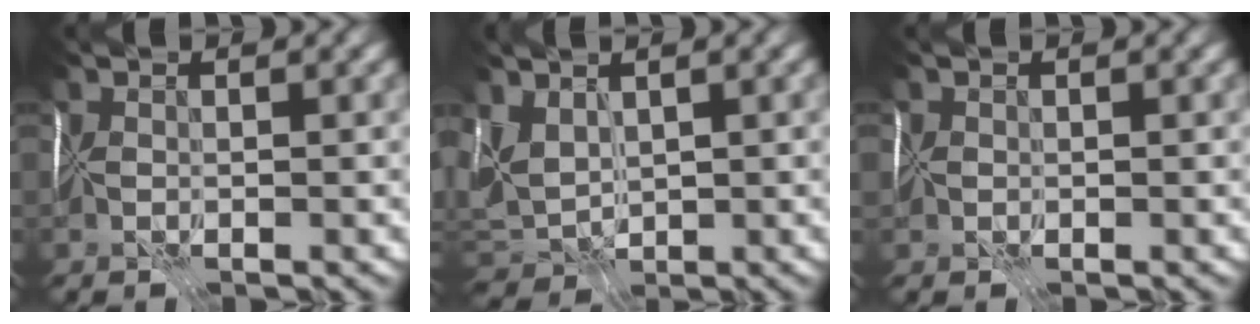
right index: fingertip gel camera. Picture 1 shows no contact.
{"total": 2.2, "force": [1.0, 1.4, 1.3], "torque": [-0.020, -0.003, 0.018]}
{"total": 0.7, "force": [-0.3, 0.7, 0.1], "torque": [0.004, -0.004, -0.006]}